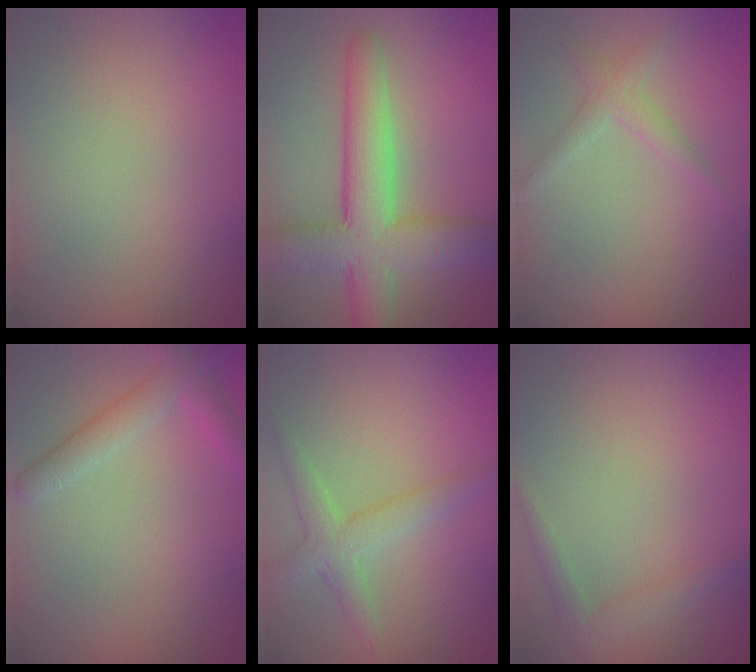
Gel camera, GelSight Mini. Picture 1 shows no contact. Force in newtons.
{"total": 7.4, "press": 7.4, "slide": 0.2}
{"total": 1.6, "press": 1.6, "slide": 0.1}
{"total": 2.3, "press": 2.3, "slide": 0.1}
{"total": 2.8, "press": 2.7, "slide": 0.3}
{"total": 1.5, "press": 1.5, "slide": 0.1}